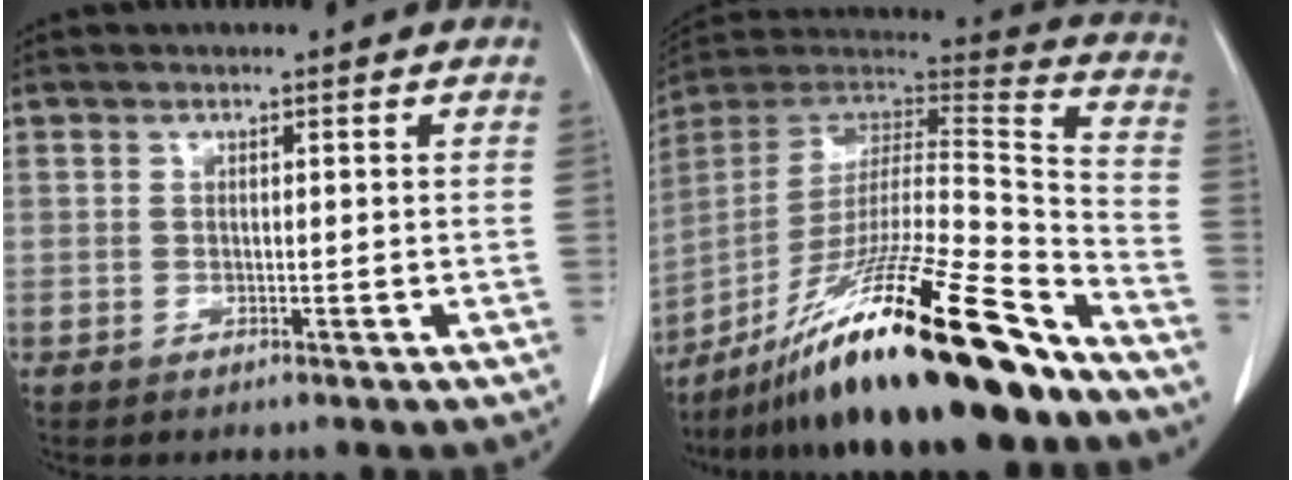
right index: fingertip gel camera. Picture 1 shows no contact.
{"total": 29.1, "force": [-20.7, 1.8, 20.3], "torque": [-0.317, -0.019, -0.357]}